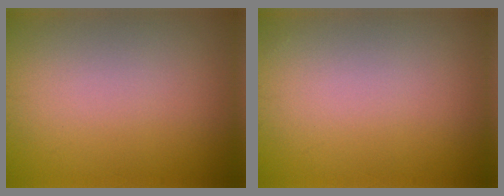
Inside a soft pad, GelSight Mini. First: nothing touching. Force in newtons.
{"total": 0.0}